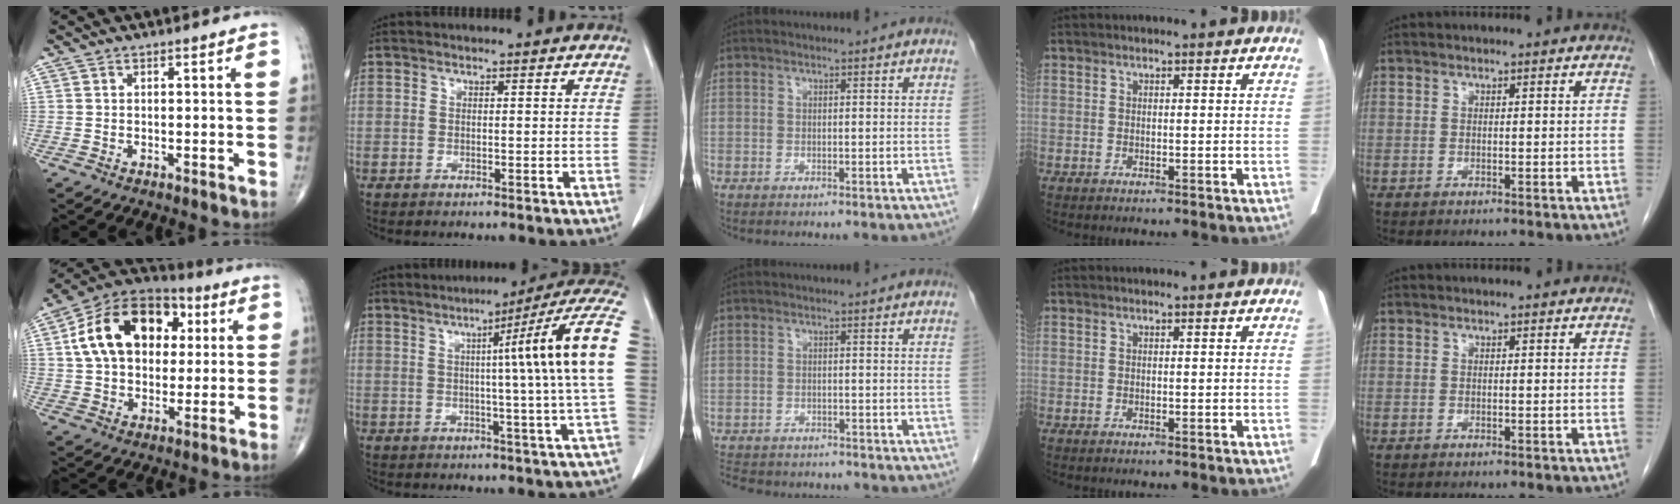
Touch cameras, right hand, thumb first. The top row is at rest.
{"thumb": {"total": 19.7, "force": [4.4, 13.6, 13.6], "torque": [-0.205, 0.015, 0.068]}, "index": {"total": 16.2, "force": [2.7, -2.5, 15.8], "torque": [-0.193, 0.014, 0.021]}, "middle": {"total": 10.9, "force": [-9.6, 4.0, 3.4], "torque": [-0.081, -0.001, -0.123]}}